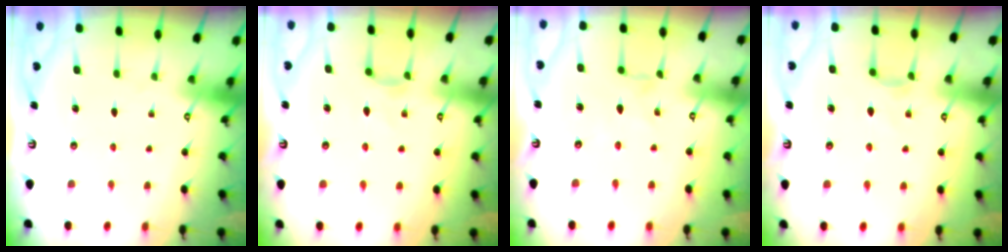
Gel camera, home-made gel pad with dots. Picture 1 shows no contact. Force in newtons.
{"total": 3.9, "press": 3.9, "slide": 0.6}
{"total": 1.6, "press": 1.5, "slide": 0.3}
{"total": 3.0, "press": 2.9, "slide": 0.5}